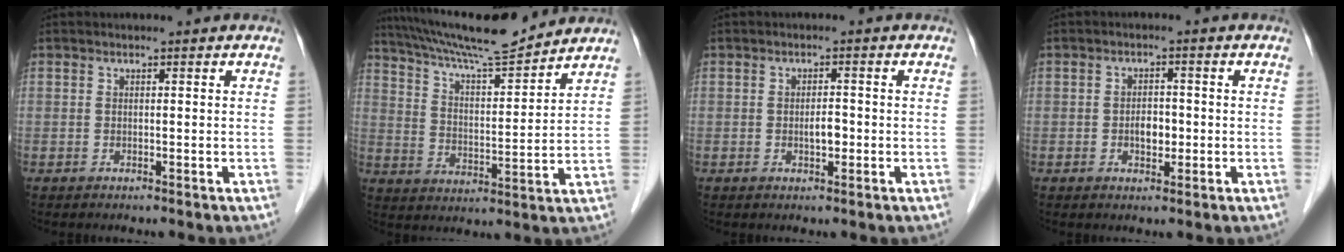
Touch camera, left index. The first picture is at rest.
{"total": 14.1, "force": [13.1, 0.3, 5.3], "torque": [-0.102, 0.007, 0.221]}
{"total": 2.0, "force": [-0.5, 0.8, 1.8], "torque": [-0.031, 0.002, -0.006]}
{"total": 2.8, "force": [-0.6, 1.7, 2.2], "torque": [-0.036, 0.004, -0.007]}